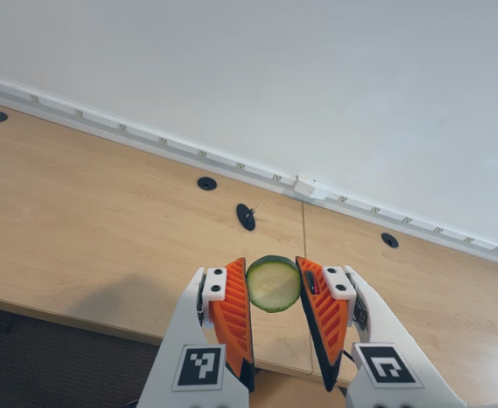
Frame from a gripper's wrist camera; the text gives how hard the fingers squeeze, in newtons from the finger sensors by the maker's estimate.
{"total": 10.5, "left": 10.4, "right": 10.6}